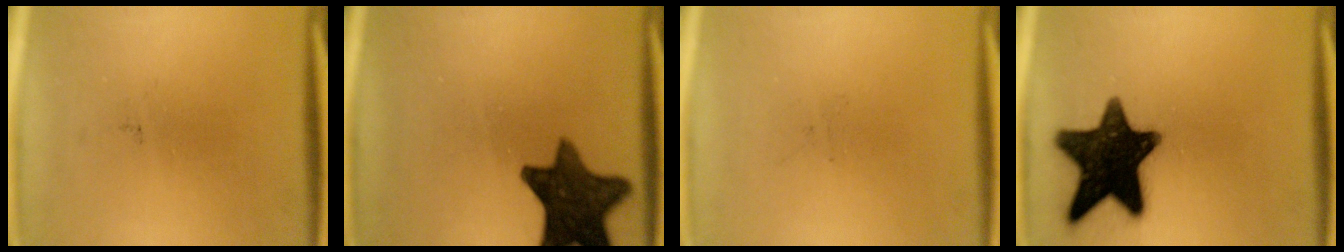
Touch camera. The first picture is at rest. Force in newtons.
{"total": 12.9}
{"total": 0.0}
{"total": 16.4}